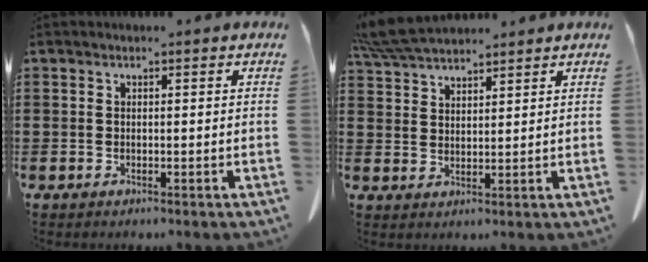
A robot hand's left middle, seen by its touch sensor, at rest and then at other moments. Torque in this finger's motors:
{"motor_torque": [0.20, 0.06, 0.13, 0.07]}